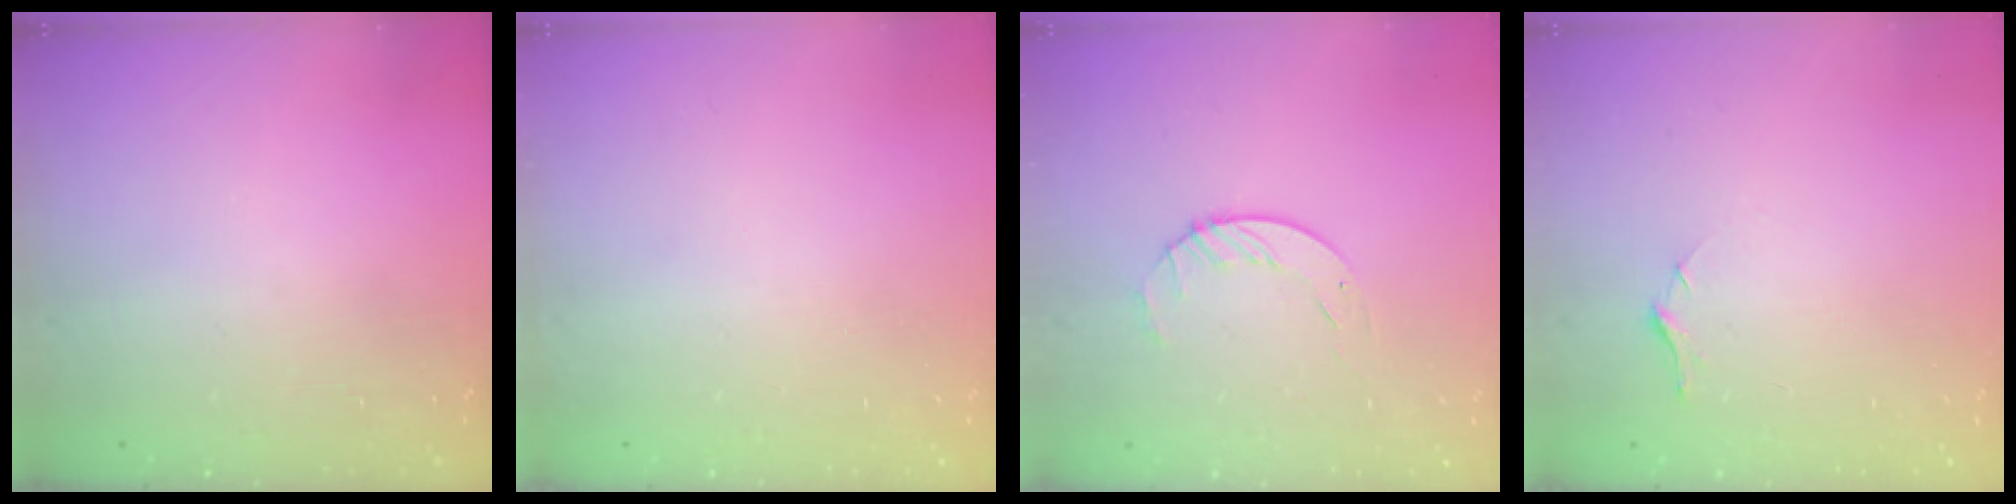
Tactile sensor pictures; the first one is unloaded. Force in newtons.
{"total": 0.0}
{"total": 3.4, "press": 3.4, "slide": 0.4}
{"total": 5.7, "press": 5.6, "slide": 0.6}